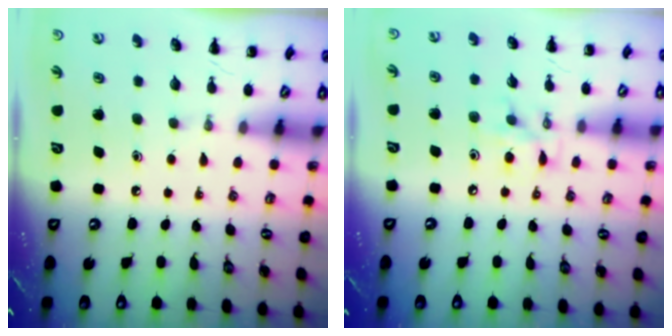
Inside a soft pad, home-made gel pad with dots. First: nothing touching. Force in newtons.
{"total": 7.2, "press": 7.2, "slide": 0.7}